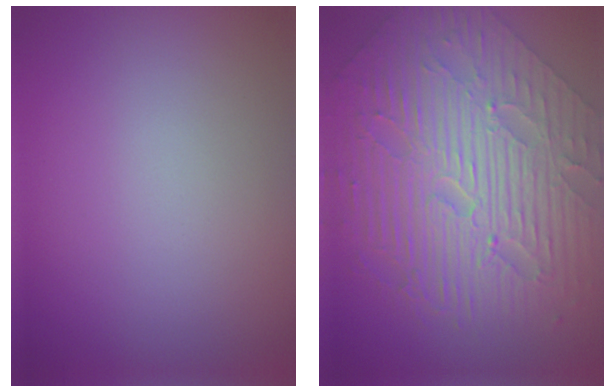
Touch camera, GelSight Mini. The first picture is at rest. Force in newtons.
{"total": 10.8, "press": 7.2, "slide": 8.1}